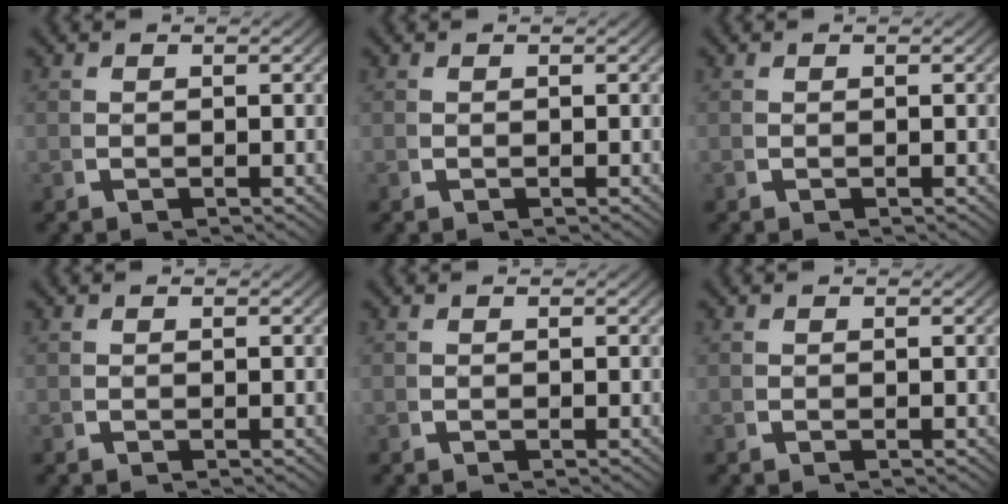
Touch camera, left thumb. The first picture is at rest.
{"total": 0.0}
{"total": 0.0}
{"total": 0.0}
{"total": 0.0}
{"total": 0.0}